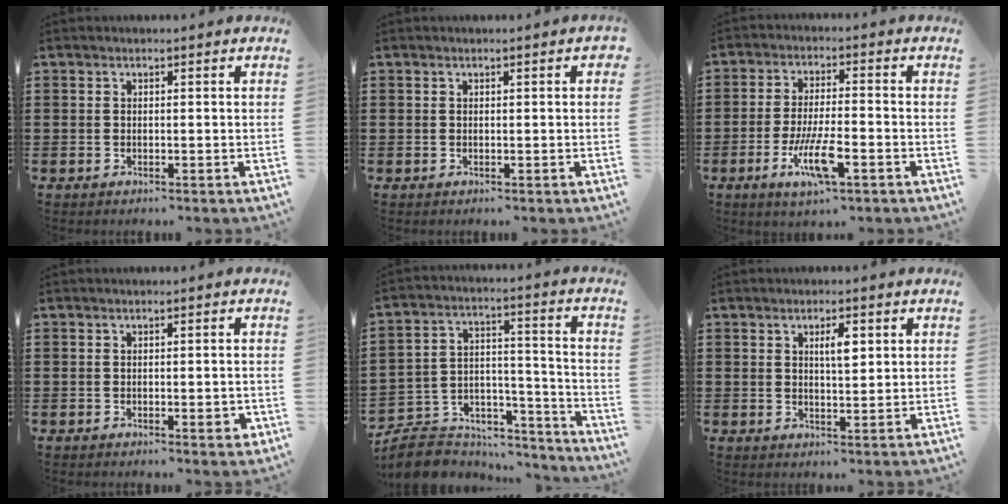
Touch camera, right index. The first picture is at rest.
{"total": 0.0}
{"total": 7.9, "force": [-3.4, 1.9, 6.8], "torque": [-0.142, -0.013, -0.063]}
{"total": 1.9, "force": [-0.5, 0.5, 1.7], "torque": [-0.028, -0.002, -0.007]}
{"total": 7.2, "force": [-6.3, 3.3, 1.3], "torque": [-0.037, 0.008, -0.122]}
{"total": 3.4, "force": [1.2, 1.0, 3.0], "torque": [-0.055, 0.003, 0.016]}